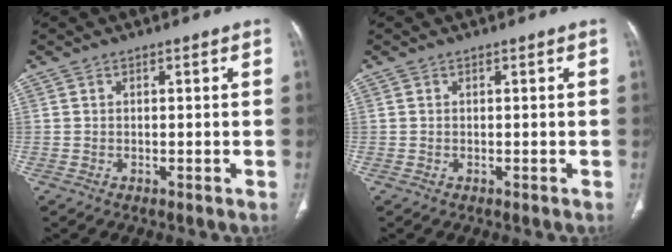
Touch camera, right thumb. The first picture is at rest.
{"total": 0.0}